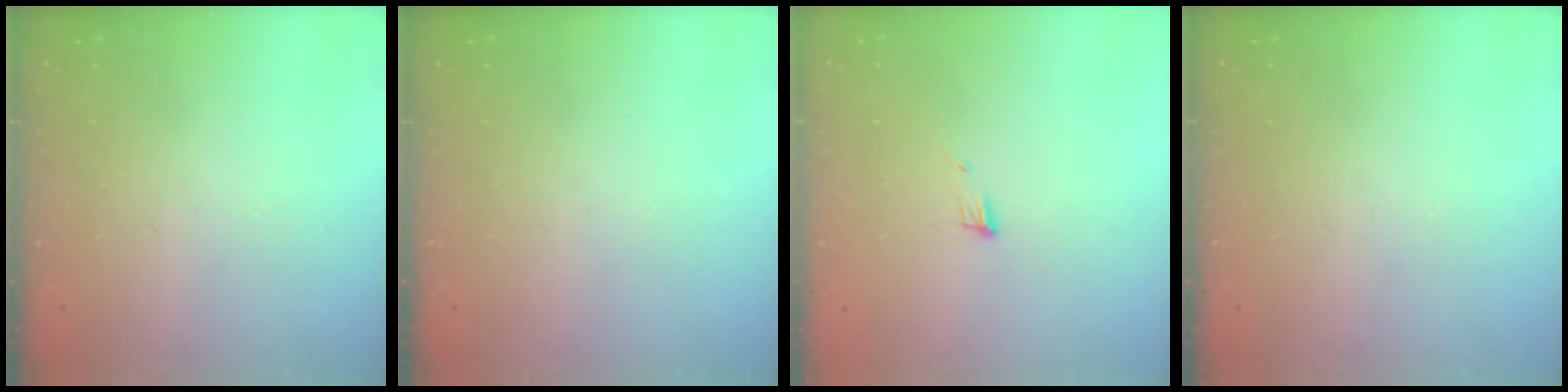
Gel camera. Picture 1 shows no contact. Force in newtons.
{"total": 0.0}
{"total": 5.1, "press": 4.9, "slide": 1.1}
{"total": 0.0}